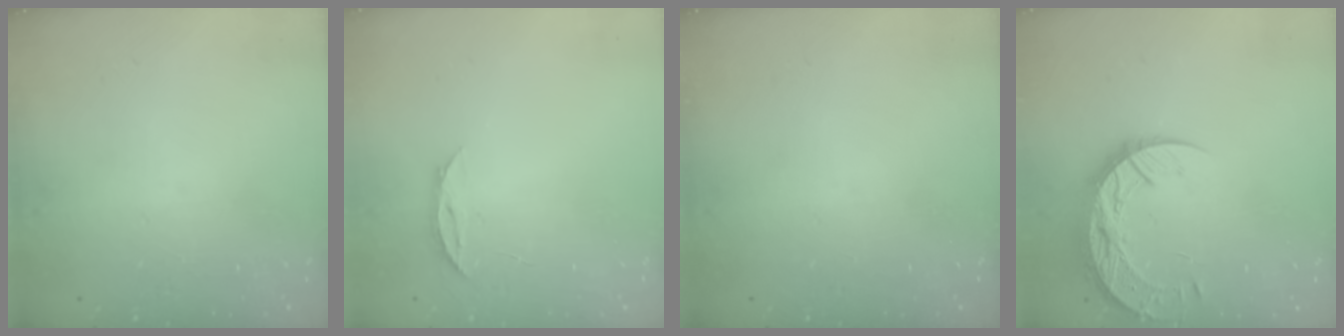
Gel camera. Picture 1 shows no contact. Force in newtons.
{"total": 3.7, "press": 3.6, "slide": 0.4}
{"total": 0.0}
{"total": 13.5, "press": 13.5, "slide": 1.0}